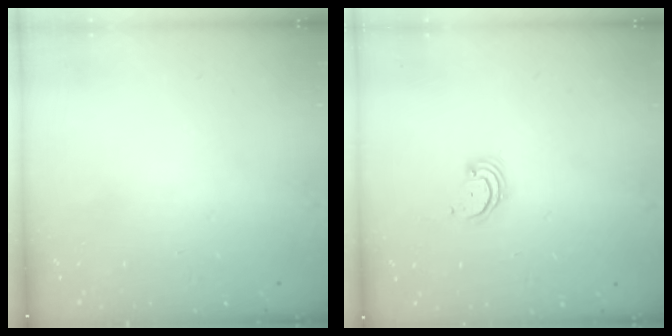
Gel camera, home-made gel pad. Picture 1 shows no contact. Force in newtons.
{"total": 2.3, "press": 2.2, "slide": 0.2}